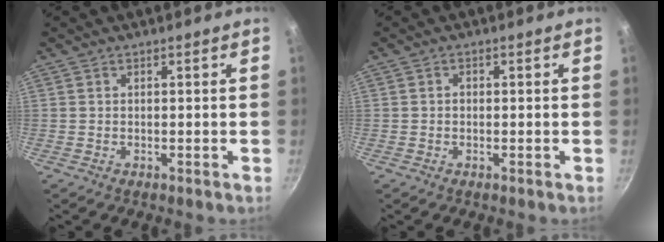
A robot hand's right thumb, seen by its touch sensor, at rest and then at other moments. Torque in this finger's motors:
{"motor_torque": [-0.39, 0.21, 0.04, 0.03, -0.01]}